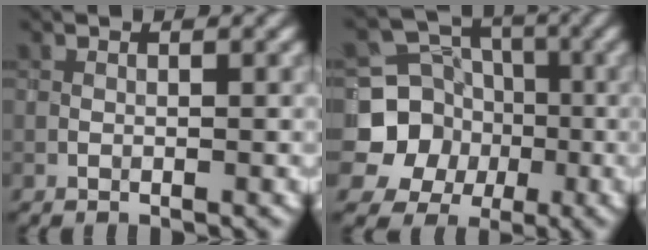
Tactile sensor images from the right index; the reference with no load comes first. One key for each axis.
{"total": 7.8, "fx": -1.5, "fy": 7.3, "fz": 2.2, "tx": -0.038, "ty": -0.004, "tz": -0.055}